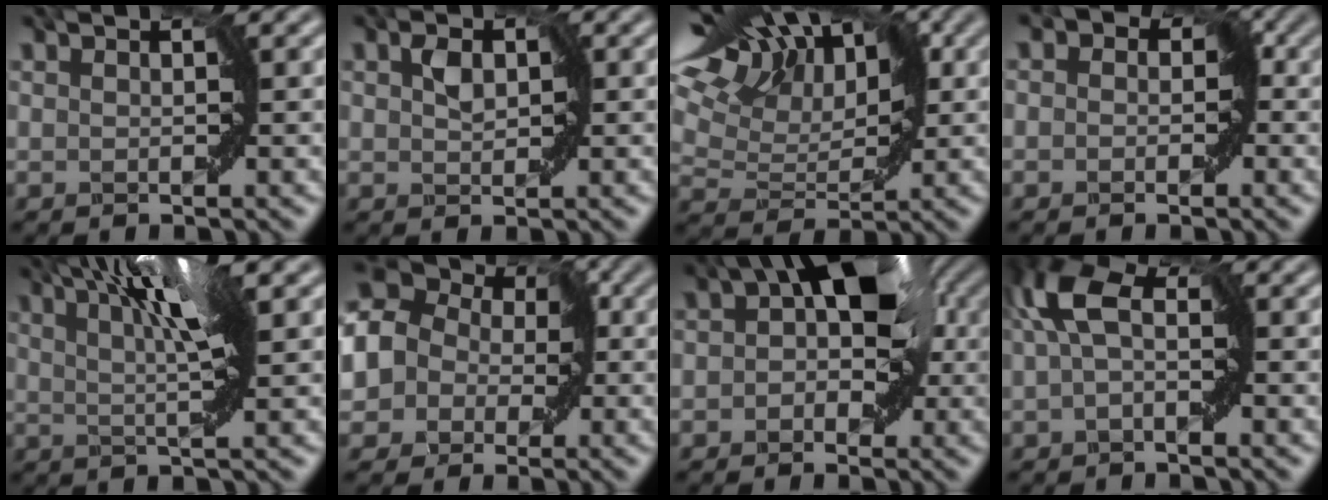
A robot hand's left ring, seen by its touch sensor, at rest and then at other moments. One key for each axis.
{"total": 1.6, "fx": 0.3, "fy": 1.3, "fz": 0.9, "tx": -0.013, "ty": 0.000, "tz": 0.010}
{"total": 12.9, "fx": 7.7, "fy": 6.7, "fz": 7.9, "tx": -0.160, "ty": 0.049, "tz": 0.116}
{"total": 2.5, "fx": 0.2, "fy": 2.1, "fz": 1.2, "tx": 0.023, "ty": 0.010, "tz": -0.021}
{"total": 5.6, "fx": 2.4, "fy": 1.1, "fz": 4.9, "tx": -0.065, "ty": 0.002, "tz": 0.042}
{"total": 9.5, "fx": 1.1, "fy": 8.6, "fz": 3.9, "tx": -0.072, "ty": 0.030, "tz": -0.023}
{"total": 6.6, "fx": 1.5, "fy": 4.2, "fz": 4.8, "tx": -0.033, "ty": 0.020, "tz": 0.007}
{"total": 4.2, "fx": 0.5, "fy": 2.1, "fz": 3.5, "tx": -0.073, "ty": 0.016, "tz": -0.001}